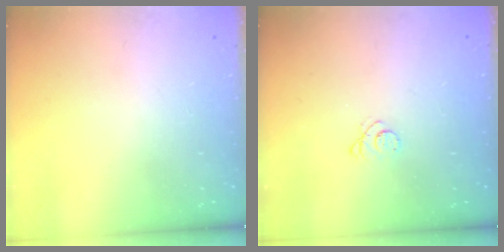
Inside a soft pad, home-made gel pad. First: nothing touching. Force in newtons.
{"total": 2.6, "press": 2.6, "slide": 0.3}